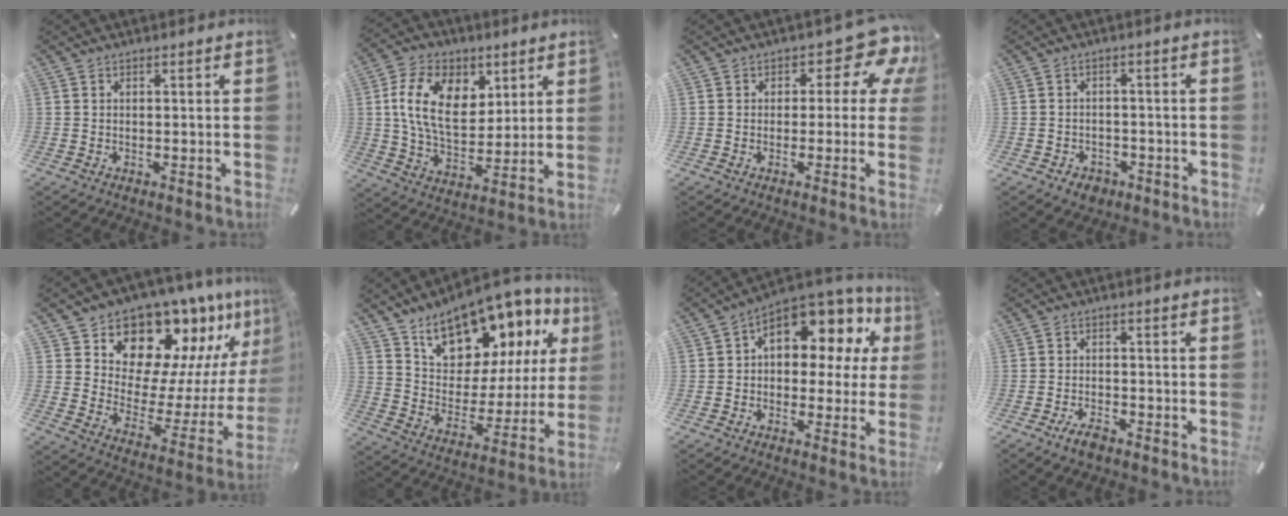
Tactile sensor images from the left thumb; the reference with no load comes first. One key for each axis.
{"total": 15.1, "fx": 4.8, "fy": 10.3, "fz": 10.0, "tx": -0.181, "ty": 0.006, "tz": 0.087}
{"total": 10.5, "fx": 3.8, "fy": 5.7, "fz": 7.9, "tx": -0.092, "ty": -0.022, "tz": 0.063}
{"total": 3.7, "fx": -2.1, "fy": 2.8, "fz": 1.2, "tx": -0.024, "ty": 0.008, "tz": -0.041}
{"total": 16.3, "fx": 13.9, "fy": 7.6, "fz": 3.6, "tx": -0.043, "ty": -0.141, "tz": 0.237}
{"total": 14.3, "fx": 11.8, "fy": 7.1, "fz": 3.9, "tx": -0.063, "ty": -0.113, "tz": 0.206}
{"total": 12.1, "fx": 5.7, "fy": 7.5, "fz": 7.6, "tx": -0.100, "ty": -0.049, "tz": 0.101}
{"total": 3.9, "fx": -2.9, "fy": 1.8, "fz": 2.0, "tx": -0.037, "ty": 0.016, "tz": -0.055}